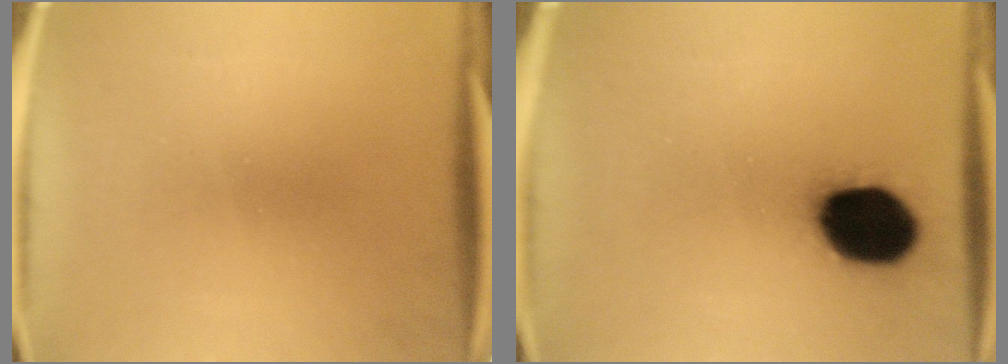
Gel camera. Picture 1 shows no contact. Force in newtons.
{"total": 16.9}